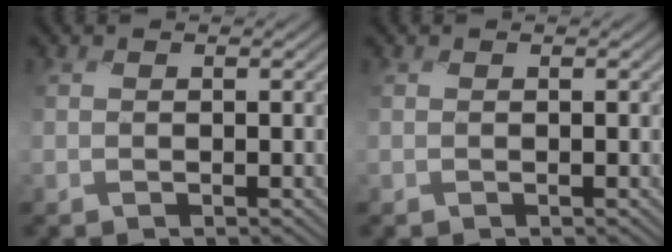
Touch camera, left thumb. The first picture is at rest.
{"total": 0.0}